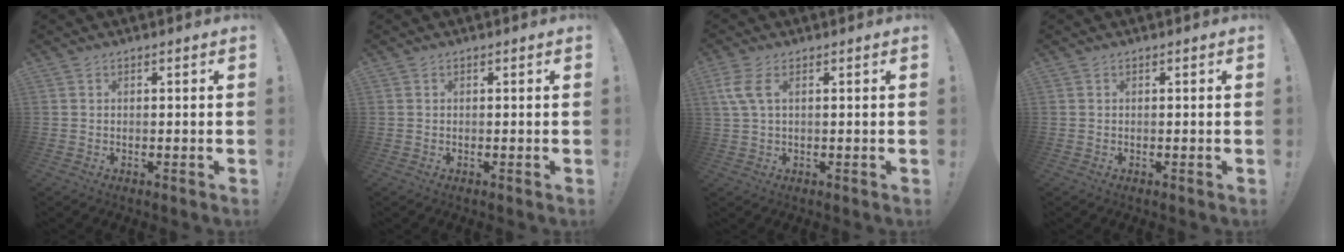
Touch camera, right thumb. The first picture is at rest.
{"total": 0.0}
{"total": 5.5, "force": [1.8, 2.0, 4.7], "torque": [-0.103, 0.003, 0.035]}
{"total": 0.0}